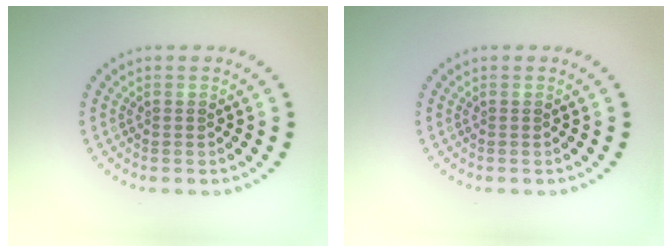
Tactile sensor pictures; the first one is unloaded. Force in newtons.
{"total": 0.0}